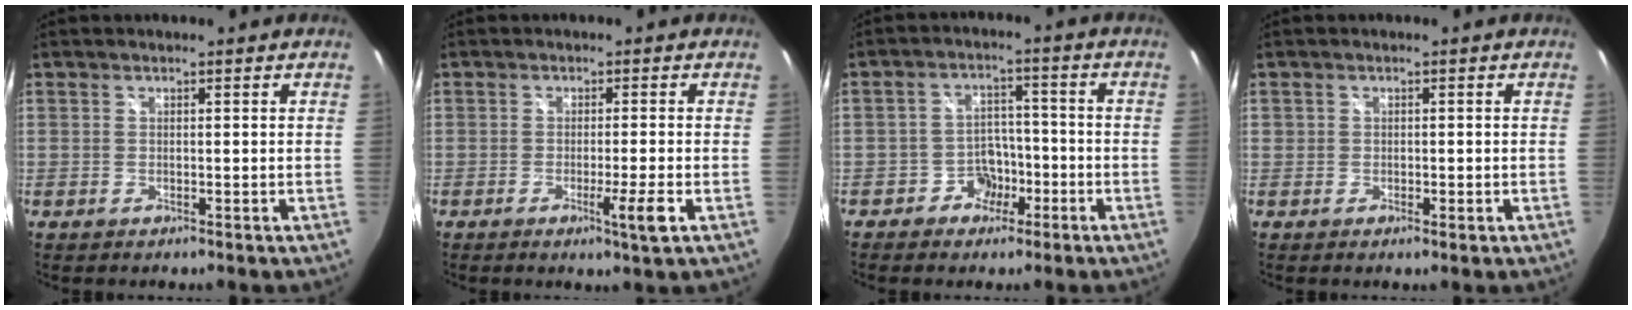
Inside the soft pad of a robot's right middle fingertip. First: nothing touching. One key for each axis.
{"total": 3.7, "fx": -1.1, "fy": -0.9, "fz": 3.4, "tx": -0.055, "ty": -0.008, "tz": -0.021}
{"total": 5.6, "fx": -3.2, "fy": 4.4, "fz": 1.4, "tx": -0.030, "ty": 0.017, "tz": -0.046}
{"total": 1.1, "fx": 0.0, "fy": 0.9, "fz": 0.7, "tx": -0.007, "ty": -0.003, "tz": -0.004}